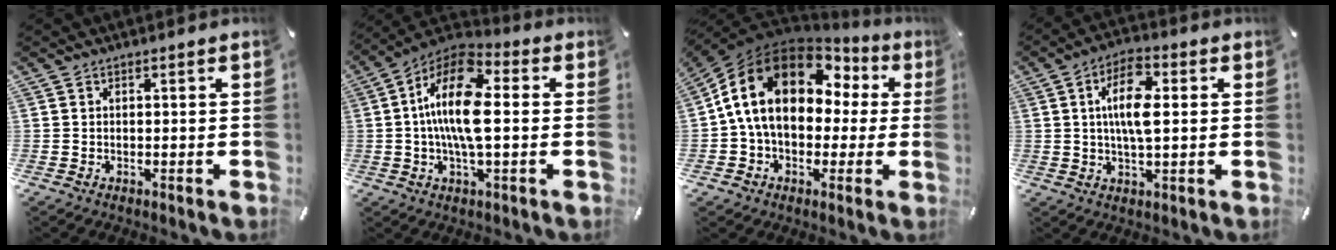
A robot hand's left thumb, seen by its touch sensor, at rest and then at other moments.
{"total": 15.5, "force": [0.6, 6.4, 14.1], "torque": [-0.291, 0.000, 0.007]}
{"total": 19.1, "force": [4.7, 13.8, 12.3], "torque": [-0.244, -0.009, 0.084]}
{"total": 10.3, "force": [1.8, 4.3, 9.2], "torque": [-0.188, 0.002, 0.025]}